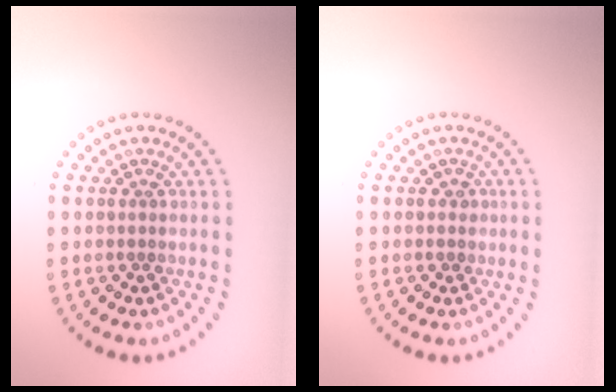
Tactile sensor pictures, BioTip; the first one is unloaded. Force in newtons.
{"total": 0.6, "press": 0.4, "slide": 0.4}